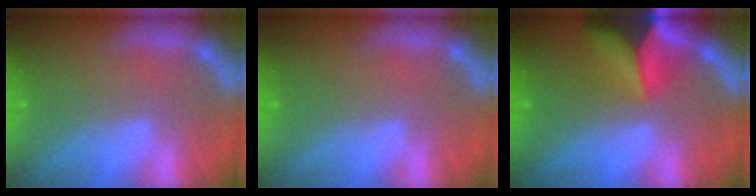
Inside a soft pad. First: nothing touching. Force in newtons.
{"total": 0.0}
{"total": 9.9}